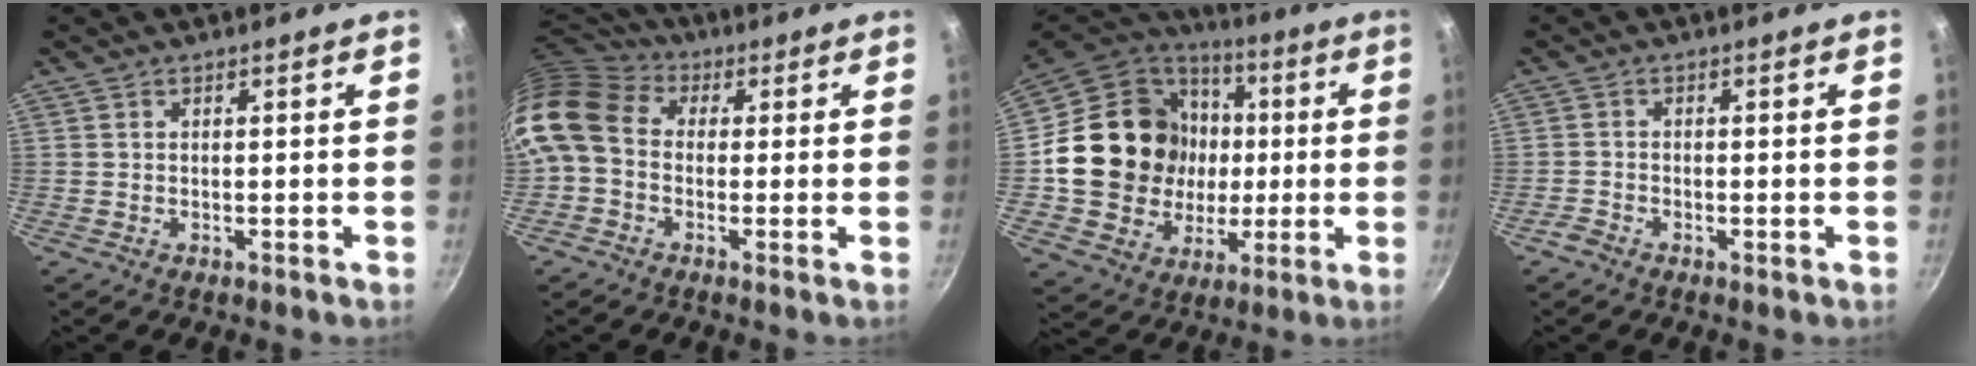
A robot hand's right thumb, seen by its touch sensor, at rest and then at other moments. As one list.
[{"total": 13.0, "force": [0.8, 10.2, 7.9], "torque": [-0.156, 0.031, -0.006]}, {"total": 22.8, "force": [1.1, 19.9, 11.0], "torque": [-0.178, 0.023, 0.033]}, {"total": 1.8, "force": [-1.3, 0.9, 0.8], "torque": [-0.021, 0.005, -0.031]}]